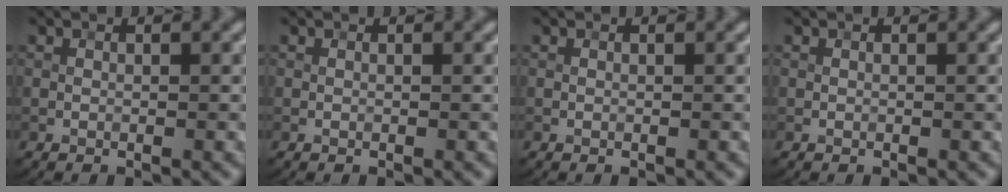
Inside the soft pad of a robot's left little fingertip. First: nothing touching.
{"total": 0.0}
{"total": 0.0}
{"total": 0.0}